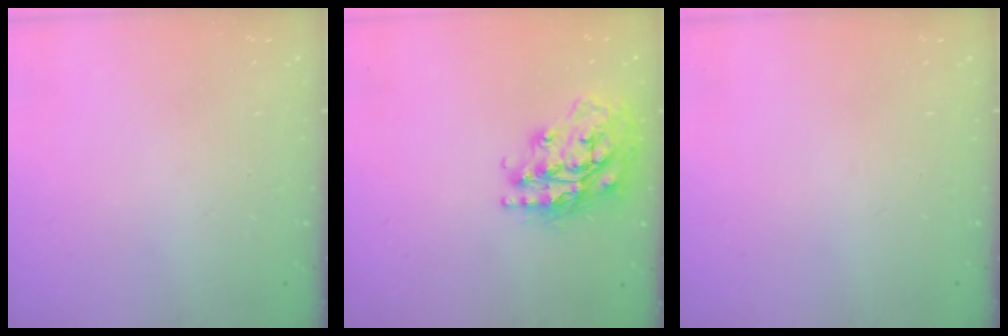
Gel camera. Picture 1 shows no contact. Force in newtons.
{"total": 19.3, "press": 19.3, "slide": 1.4}
{"total": 0.0}